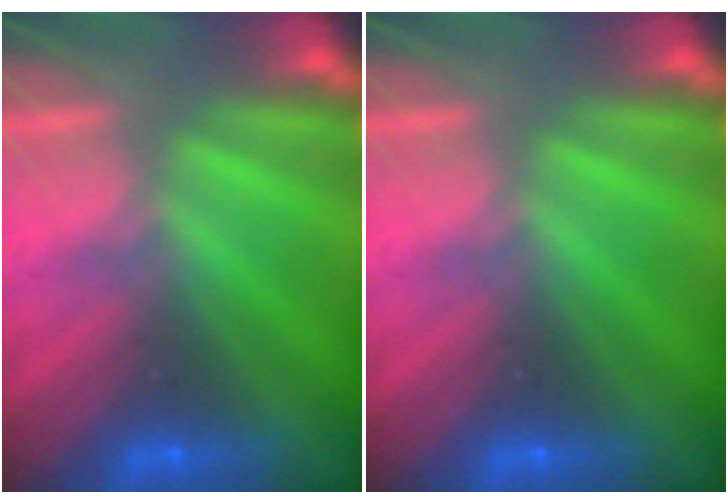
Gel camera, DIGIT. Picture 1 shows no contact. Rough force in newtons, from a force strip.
{"total": 0.0}